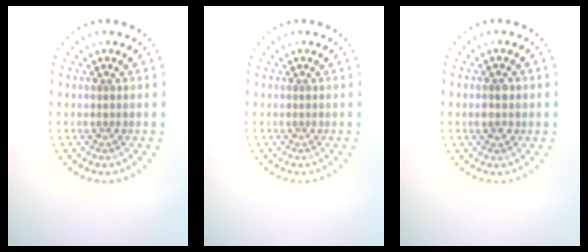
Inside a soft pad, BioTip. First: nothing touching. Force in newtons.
{"total": 0.0}
{"total": 2.0, "press": 2.0, "slide": 0.0}